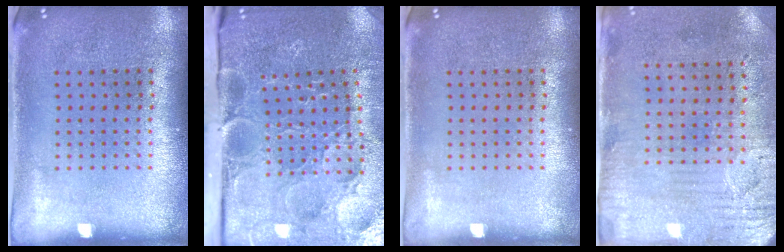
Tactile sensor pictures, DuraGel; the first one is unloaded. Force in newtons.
{"total": 4.0, "press": 3.7, "slide": 1.4}
{"total": 0.0}
{"total": 3.2, "press": 2.6, "slide": 1.9}